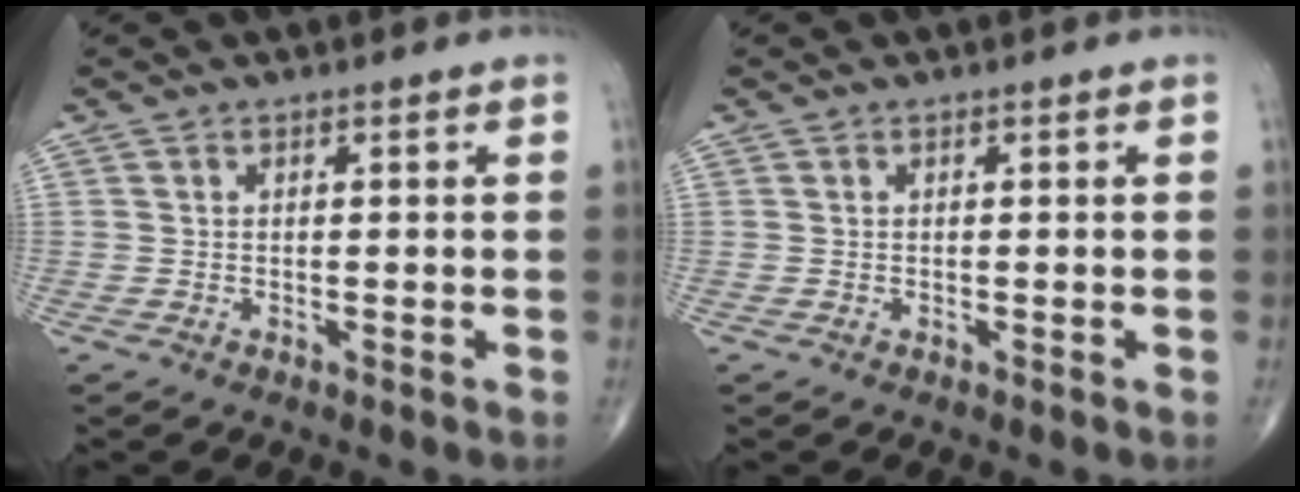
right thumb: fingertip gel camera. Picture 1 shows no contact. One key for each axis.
{"total": 0.0}